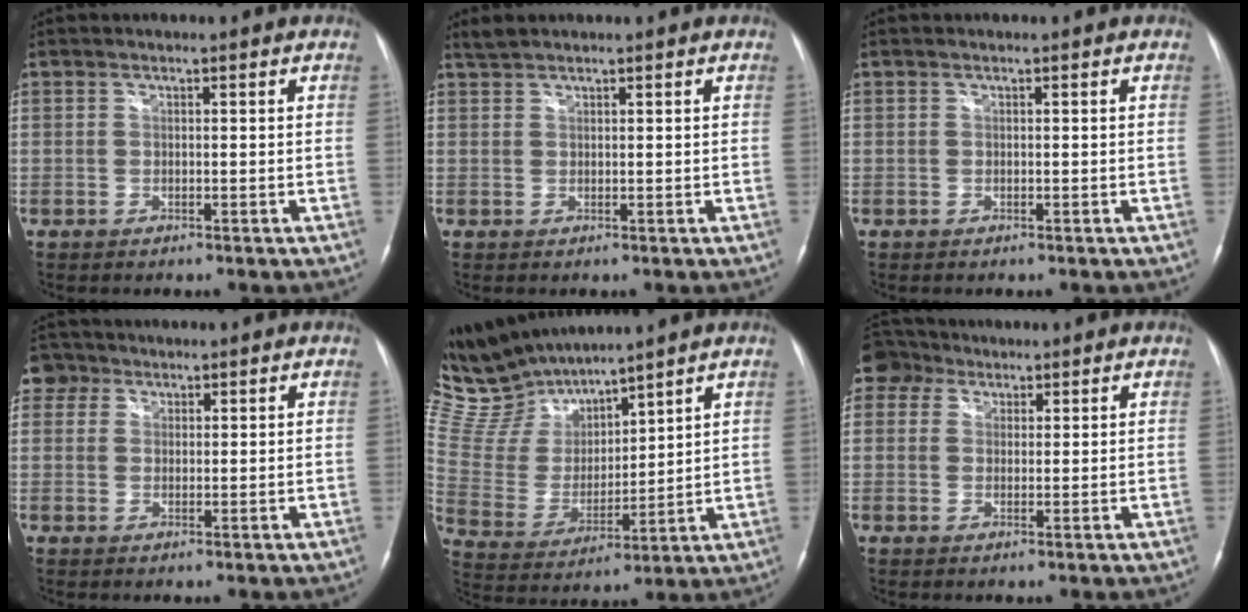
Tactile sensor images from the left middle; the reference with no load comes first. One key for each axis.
{"total": 1.3, "fx": 1.3, "fy": 0.1, "fz": 0.2, "tx": -0.010, "ty": 0.011, "tz": 0.031}
{"total": 0.0}
{"total": 3.2, "fx": 1.8, "fy": 2.7, "fz": 0.3, "tx": -0.004, "ty": 0.015, "tz": 0.028}
{"total": 13.4, "fx": 12.8, "fy": 2.7, "fz": 3.2, "tx": -0.088, "ty": 0.009, "tz": 0.269}
{"total": 4.2, "fx": 2.5, "fy": 3.3, "fz": 0.4, "tx": -0.015, "ty": 0.024, "tz": 0.046}